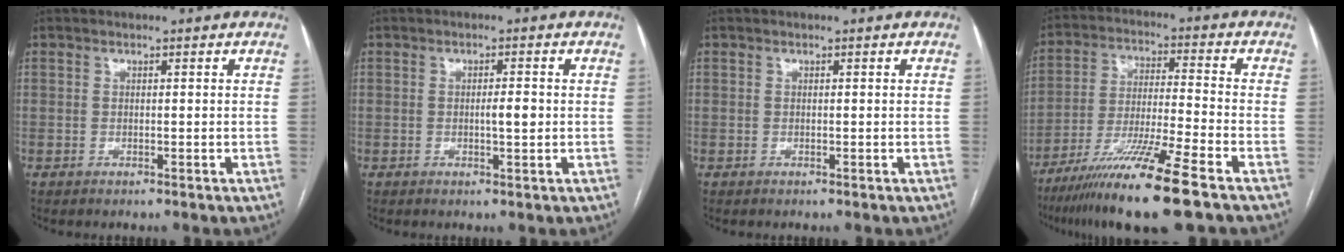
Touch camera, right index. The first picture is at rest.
{"total": 2.2, "force": [-0.1, 0.3, 2.2], "torque": [-0.036, 0.001, -0.002]}
{"total": 0.0}
{"total": 14.9, "force": [-10.1, -0.9, 11.0], "torque": [-0.214, -0.044, -0.180]}